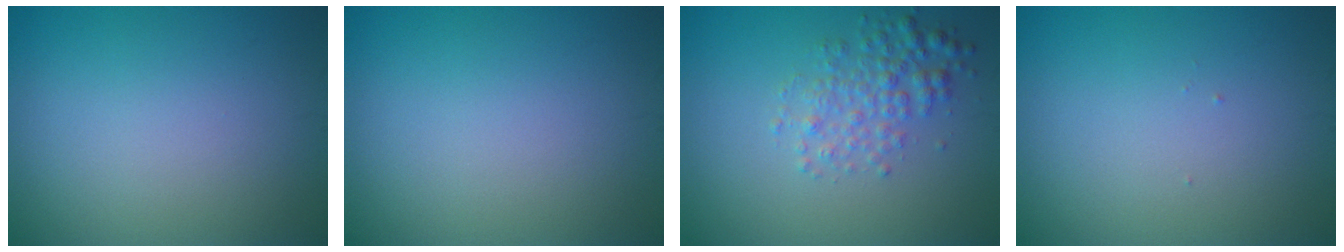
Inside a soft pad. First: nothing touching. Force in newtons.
{"total": 0.0}
{"total": 2.9, "press": 2.9, "slide": 0.0}
{"total": 0.0}